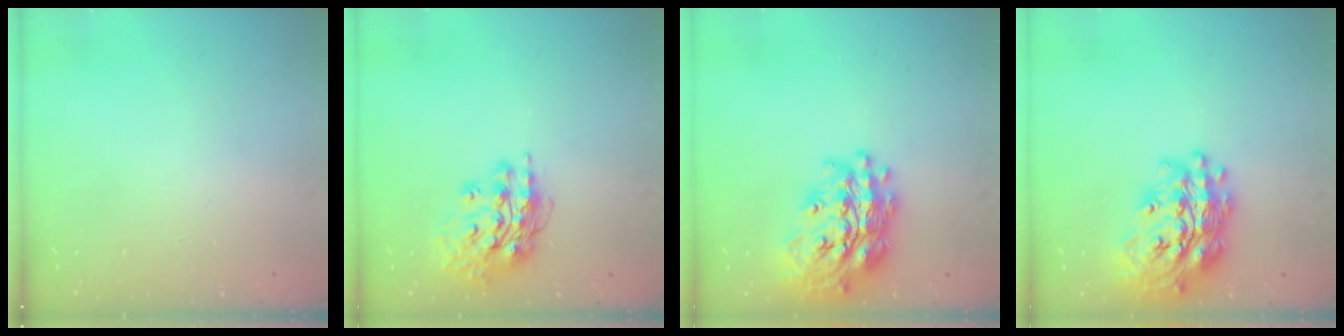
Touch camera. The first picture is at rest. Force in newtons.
{"total": 15.0, "press": 14.9, "slide": 1.6}
{"total": 25.9, "press": 25.8, "slide": 2.3}
{"total": 25.9, "press": 25.8, "slide": 2.3}